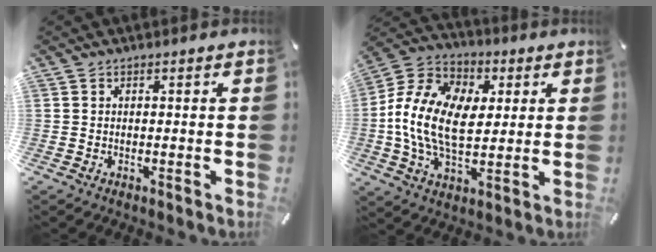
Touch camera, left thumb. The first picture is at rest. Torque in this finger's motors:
{"motor_torque": [0.35, 1.86, 2.16, -0.62, 0.86]}